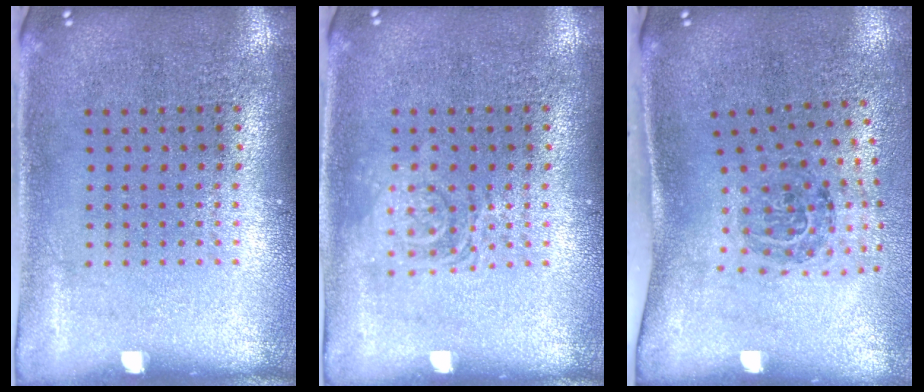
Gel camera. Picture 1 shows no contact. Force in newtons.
{"total": 2.0, "press": 2.0, "slide": 0.3}
{"total": 1.7, "press": 1.1, "slide": 1.3}